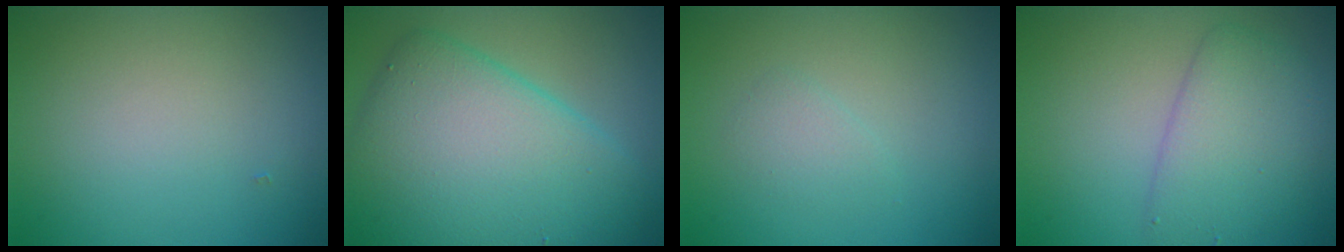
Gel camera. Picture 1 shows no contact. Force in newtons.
{"total": 10.4, "press": 10.3, "slide": 0.2}
{"total": 1.1, "press": 1.1, "slide": 0.1}
{"total": 4.4, "press": 4.4, "slide": 0.0}